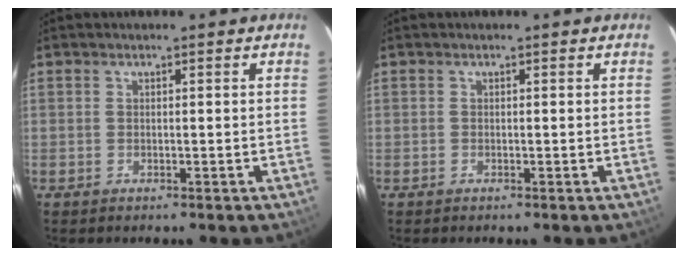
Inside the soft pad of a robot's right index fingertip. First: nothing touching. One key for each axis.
{"total": 0.0}